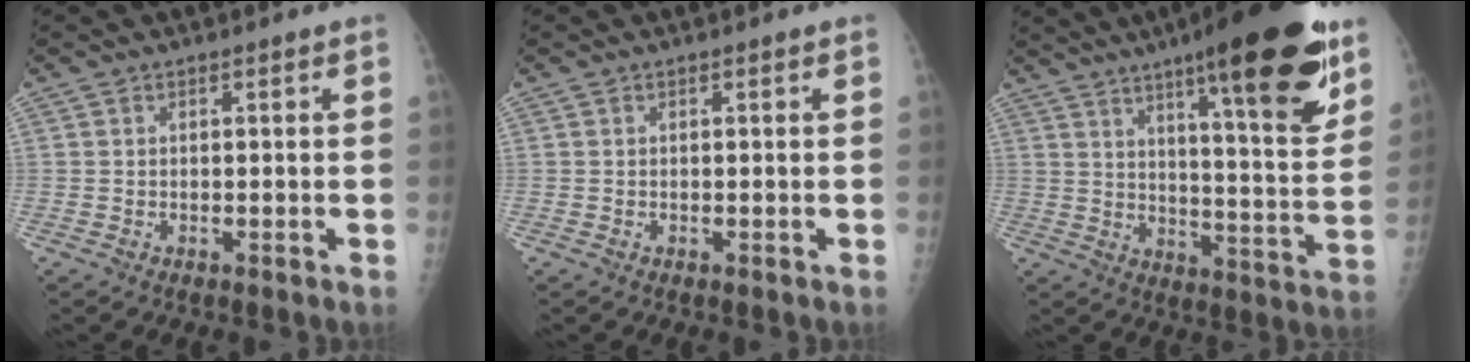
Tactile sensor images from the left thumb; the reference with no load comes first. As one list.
[{"total": 0.0}, {"total": 24.0, "force": [14.5, 4.7, 18.6], "torque": [-0.245, -0.063, 0.214]}]